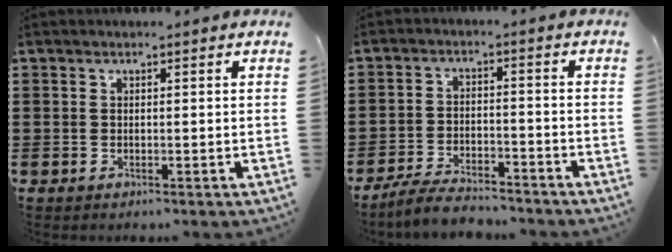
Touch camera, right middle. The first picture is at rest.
{"total": 5.0, "force": [-4.7, 0.7, 1.6], "torque": [-0.034, 0.001, -0.092]}